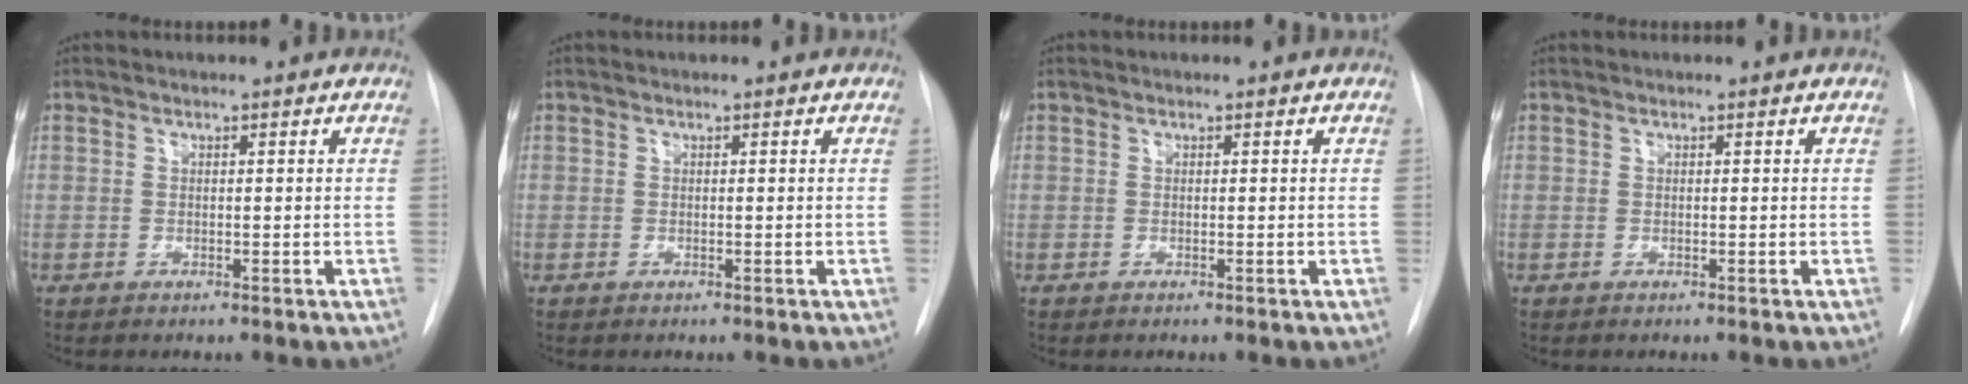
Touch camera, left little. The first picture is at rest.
{"total": 0.0}
{"total": 0.0}
{"total": 0.0}